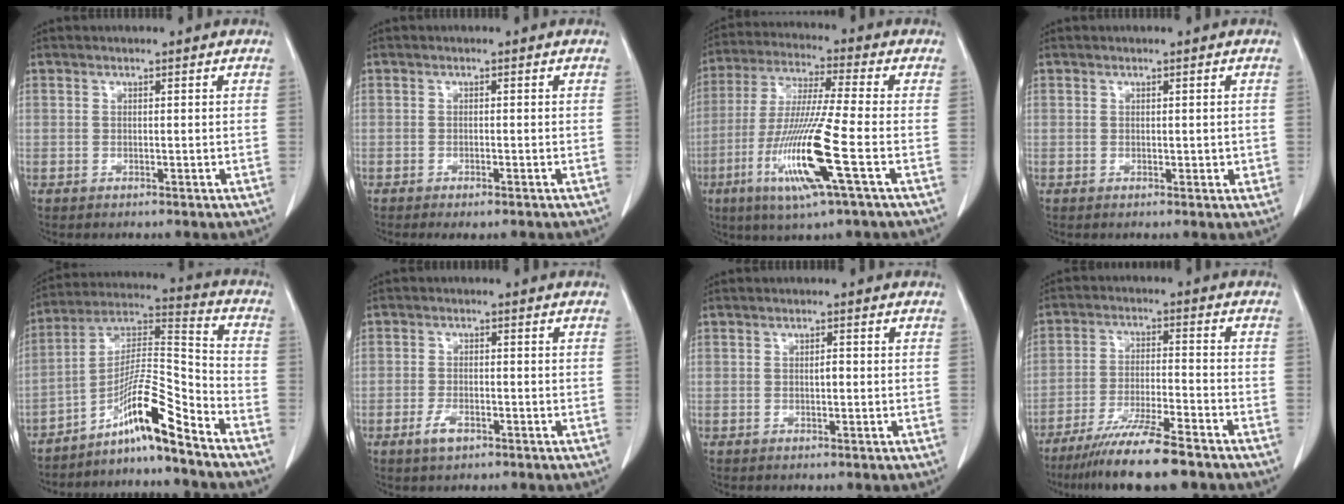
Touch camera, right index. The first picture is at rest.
{"total": 2.2, "force": [-1.6, 0.5, 1.4], "torque": [-0.017, -0.005, -0.020]}
{"total": 14.7, "force": [-5.1, -0.5, 13.8], "torque": [-0.284, -0.025, -0.102]}
{"total": 1.2, "force": [0.1, 0.8, 0.9], "torque": [-0.006, 0.001, 0.003]}
{"total": 11.8, "force": [-8.6, -0.5, 8.0], "torque": [-0.149, 0.018, -0.152]}
{"total": 3.0, "force": [-1.8, 1.4, 2.1], "torque": [-0.043, 0.001, -0.030]}
{"total": 1.0, "force": [0.0, 0.3, 0.9], "torque": [-0.015, 0.001, 0.000]}
{"total": 12.0, "force": [-9.4, 0.5, 7.5], "torque": [-0.124, -0.032, -0.156]}